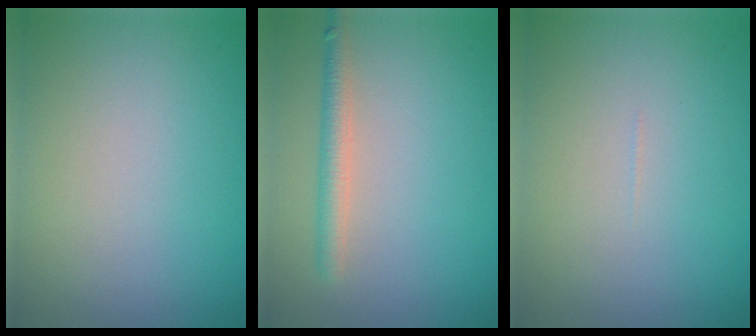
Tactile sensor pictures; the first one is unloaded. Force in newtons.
{"total": 2.3, "press": 2.3, "slide": 0.1}
{"total": 0.0}